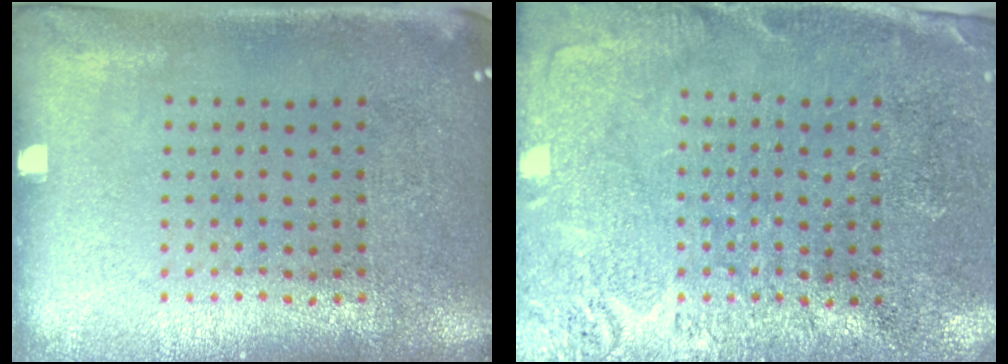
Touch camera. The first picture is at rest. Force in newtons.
{"total": 2.7, "press": 2.6, "slide": 0.6}